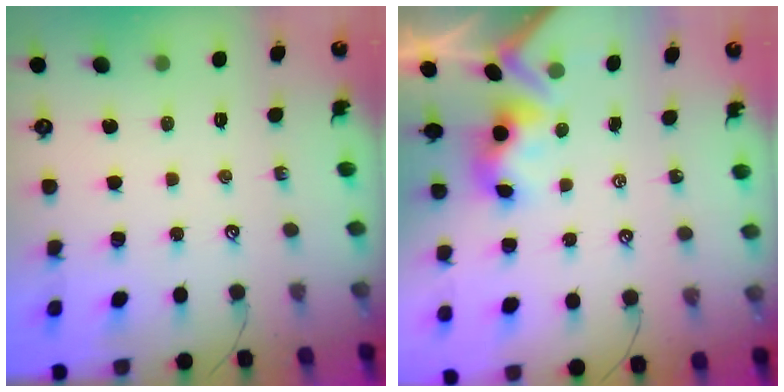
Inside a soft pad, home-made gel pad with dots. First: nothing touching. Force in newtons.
{"total": 3.6, "press": 3.6, "slide": 0.4}